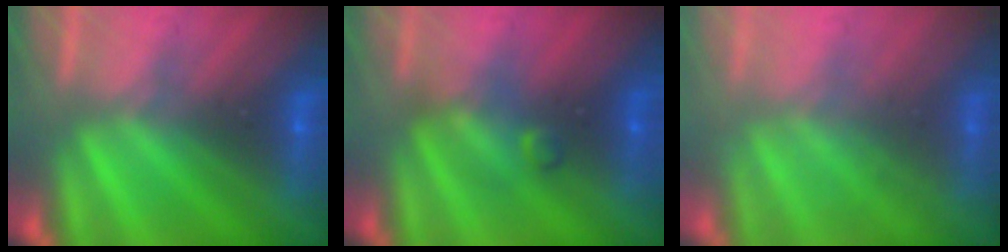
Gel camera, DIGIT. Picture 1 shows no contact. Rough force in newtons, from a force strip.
{"total": 2.4}
{"total": 2.2}